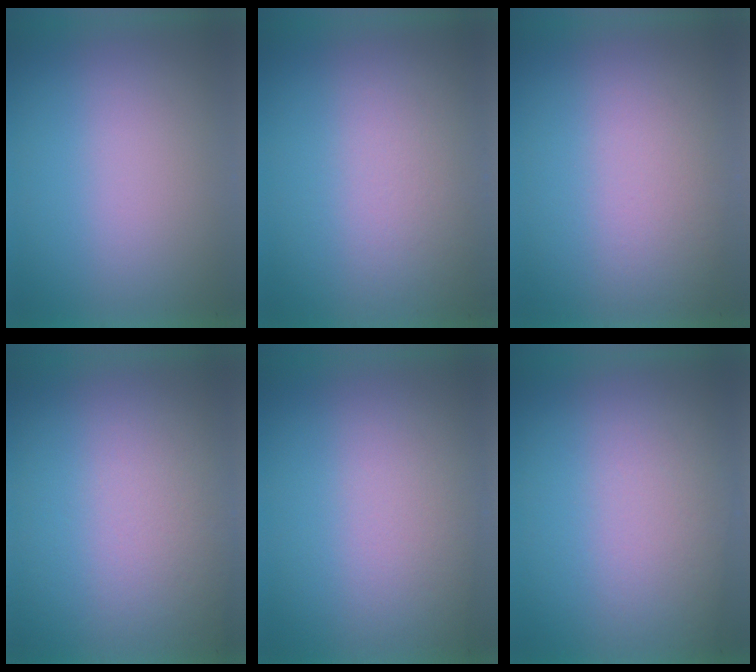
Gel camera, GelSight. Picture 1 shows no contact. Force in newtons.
{"total": 3.4}
{"total": 1.4}
{"total": 3.6}
{"total": 2.1}
{"total": 3.2}